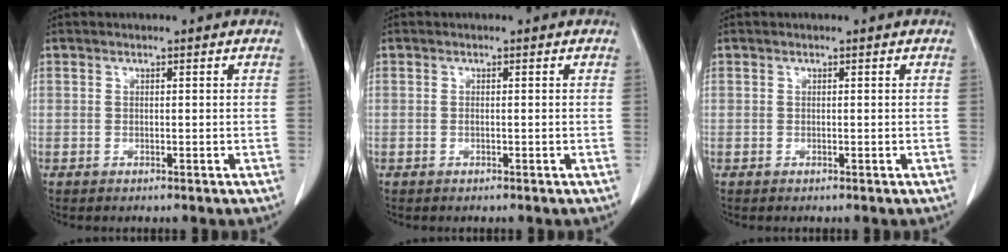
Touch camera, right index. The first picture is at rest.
{"total": 0.5, "force": [-0.1, 0.0, 0.5], "torque": [-0.012, -0.001, 0.000]}
{"total": 0.0}